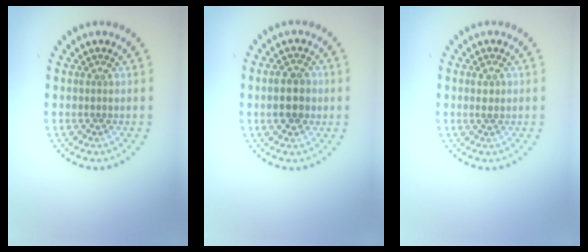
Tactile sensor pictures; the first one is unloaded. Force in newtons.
{"total": 3.1, "press": 3.1, "slide": 0.2}
{"total": 1.2, "press": 1.0, "slide": 0.6}